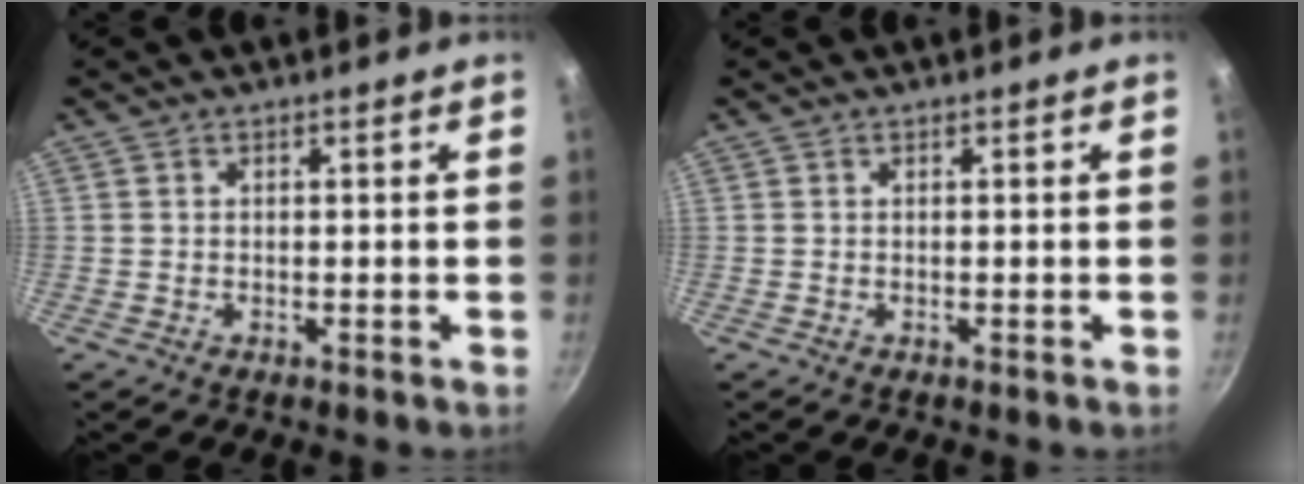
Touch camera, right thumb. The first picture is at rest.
{"total": 0.0}